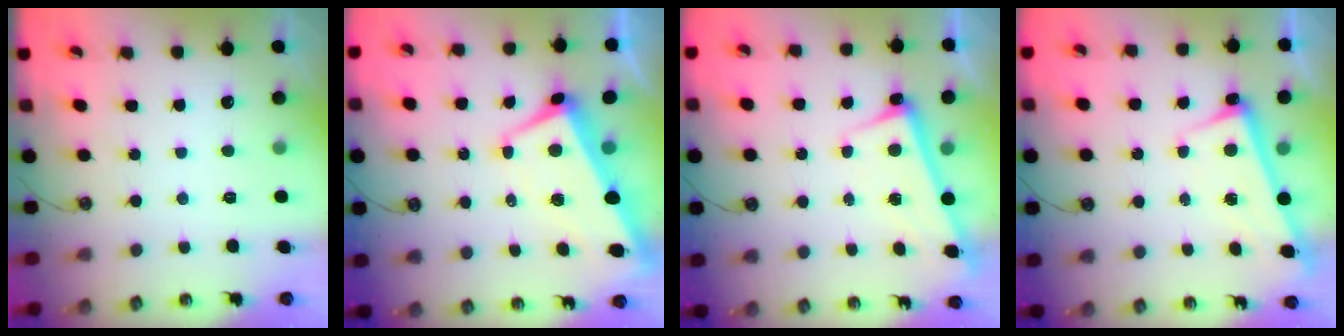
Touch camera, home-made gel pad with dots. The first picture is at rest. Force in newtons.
{"total": 1.6, "press": 1.0, "slide": 1.3}
{"total": 2.7, "press": 2.6, "slide": 0.7}
{"total": 2.7, "press": 2.6, "slide": 0.7}